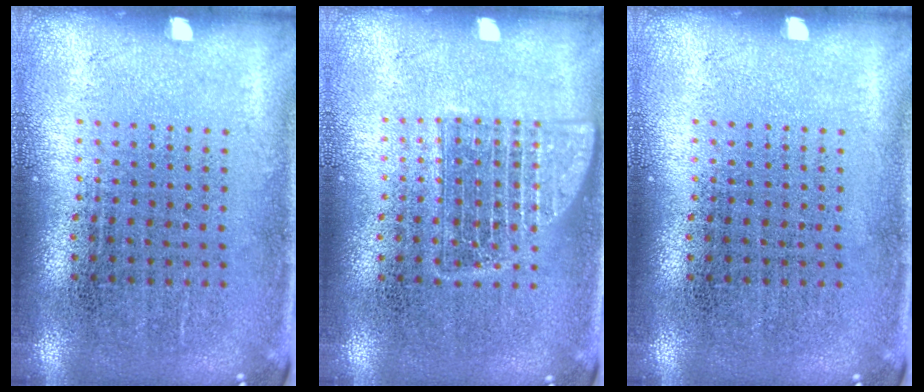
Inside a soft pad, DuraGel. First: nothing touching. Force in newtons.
{"total": 1.2, "press": 1.2, "slide": 0.2}
{"total": 0.0}